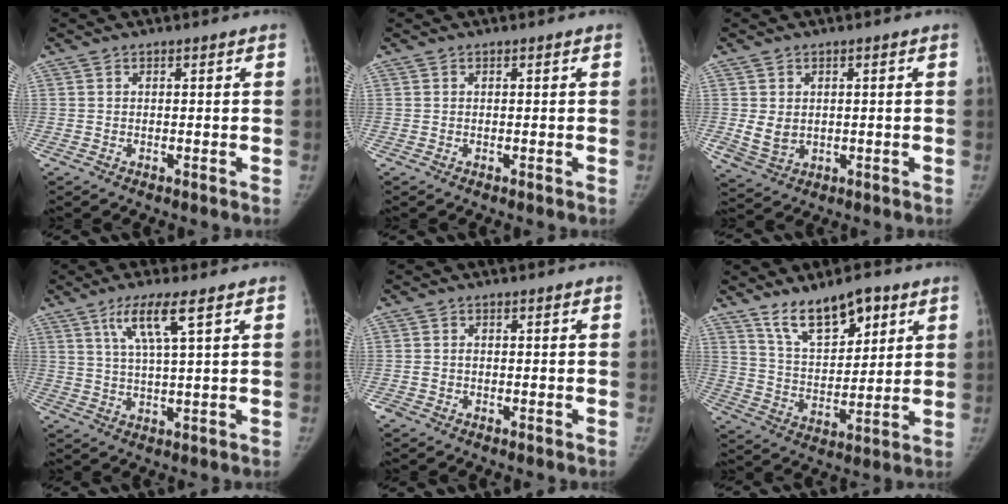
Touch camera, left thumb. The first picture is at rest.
{"total": 0.0}
{"total": 4.3, "force": [0.2, 3.6, 2.3], "torque": [-0.033, -0.012, 0.019]}
{"total": 7.4, "force": [3.7, 0.5, 6.4], "torque": [-0.134, -0.015, 0.074]}
{"total": 1.3, "force": [-0.5, 1.1, 0.5], "torque": [-0.003, 0.004, -0.011]}
{"total": 11.9, "force": [7.7, 5.2, 7.4], "torque": [-0.096, -0.046, 0.143]}